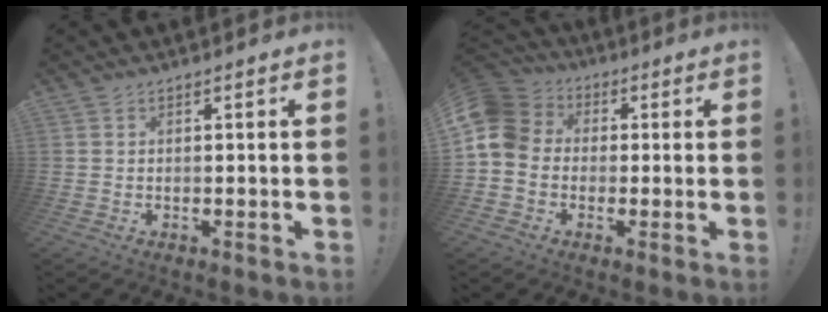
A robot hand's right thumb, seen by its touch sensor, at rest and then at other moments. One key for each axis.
{"total": 11.5, "fx": 0.4, "fy": 9.8, "fz": 6.1, "tx": -0.122, "ty": 0.015, "tz": 0.013}